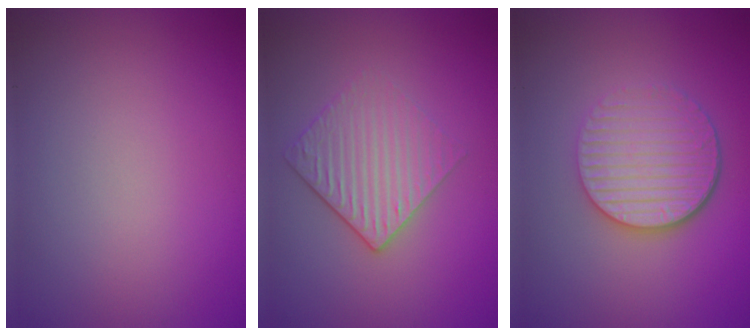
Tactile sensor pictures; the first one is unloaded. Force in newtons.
{"total": 3.1, "press": 2.6, "slide": 1.7}
{"total": 5.1, "press": 3.9, "slide": 3.3}